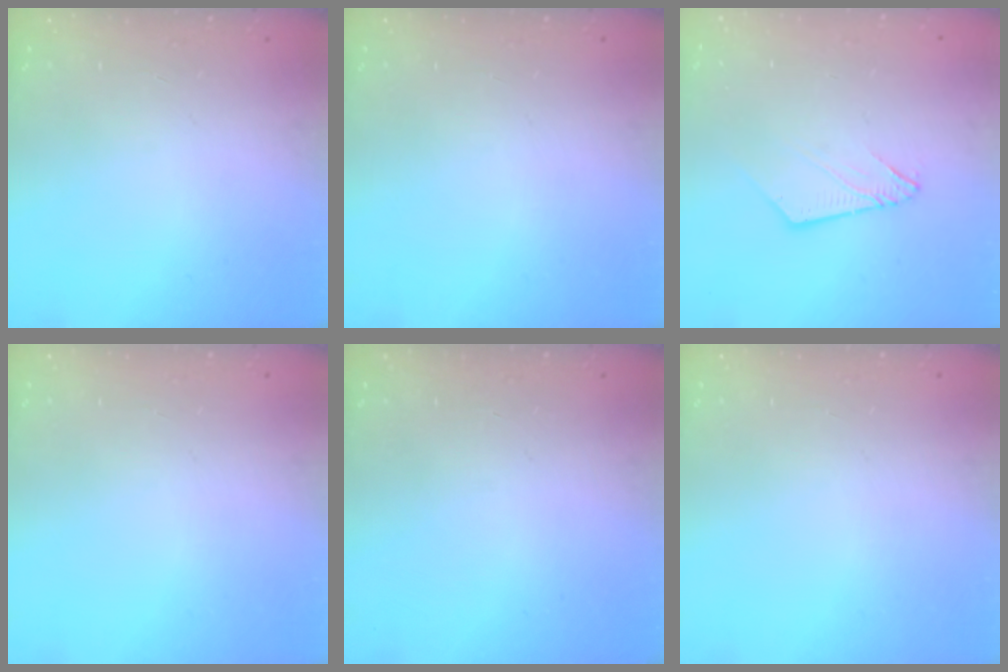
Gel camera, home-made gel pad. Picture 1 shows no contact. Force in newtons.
{"total": 0.0}
{"total": 5.8, "press": 5.8, "slide": 0.3}
{"total": 0.0}
{"total": 0.0}
{"total": 0.0}